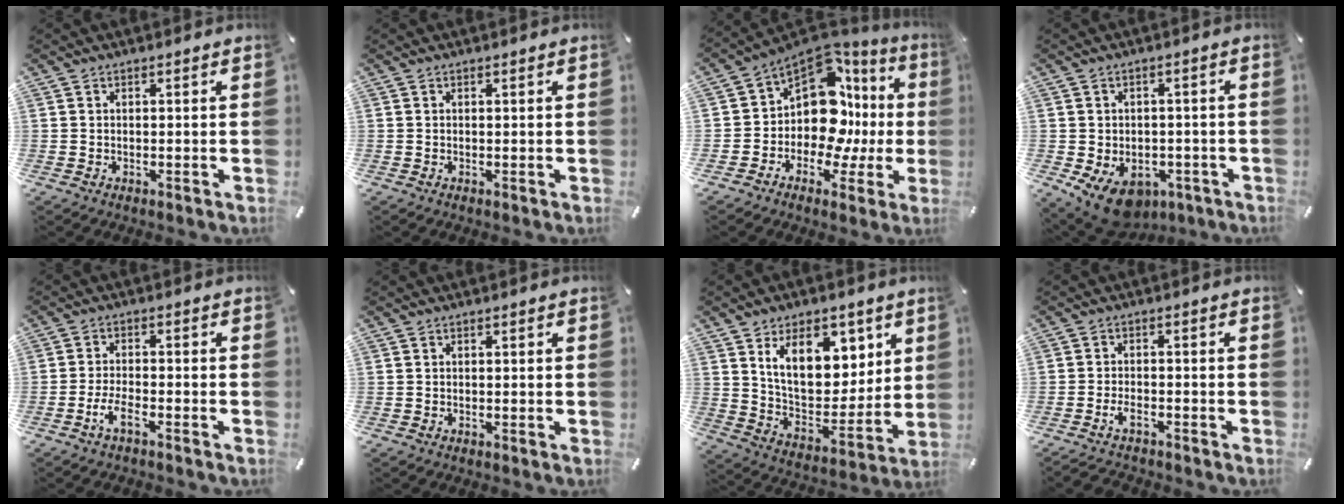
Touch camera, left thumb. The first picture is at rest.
{"total": 0.0}
{"total": 14.9, "force": [2.1, 10.3, 10.6], "torque": [-0.185, -0.044, 0.030]}
{"total": 9.4, "force": [-5.1, 6.2, 5.0], "torque": [-0.091, 0.027, -0.088]}
{"total": 4.7, "force": [-3.0, 1.3, 3.4], "torque": [-0.081, 0.003, -0.059]}
{"total": 0.0}
{"total": 15.7, "force": [8.4, 9.8, 8.9], "torque": [-0.137, -0.040, 0.153]}
{"total": 3.6, "force": [-2.6, 1.5, 2.0], "torque": [-0.038, 0.012, -0.050]}